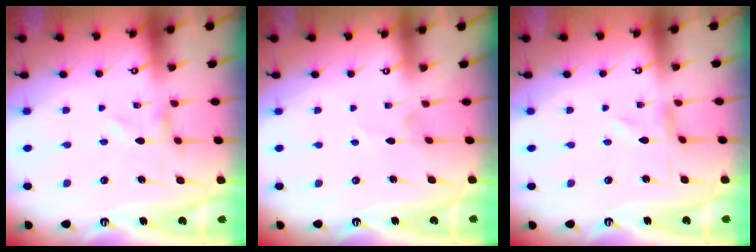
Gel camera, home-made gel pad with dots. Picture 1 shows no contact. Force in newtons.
{"total": 0.9, "press": 0.9, "slide": 0.2}
{"total": 0.0}